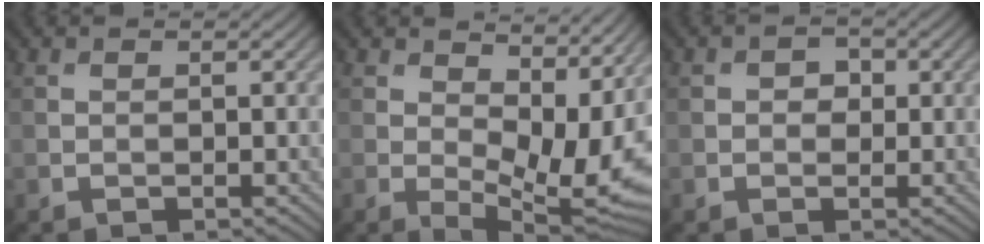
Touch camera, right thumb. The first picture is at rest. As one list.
[{"total": 11.0, "force": [3.6, 6.1, 8.5], "torque": [-0.132, -0.021, 0.067]}, {"total": 1.6, "force": [0.1, 1.4, 0.9], "torque": [-0.015, -0.002, -0.004]}]